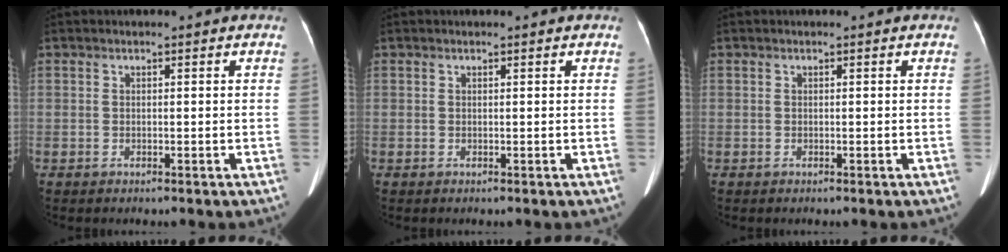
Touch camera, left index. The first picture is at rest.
{"total": 0.0}
{"total": 0.0}